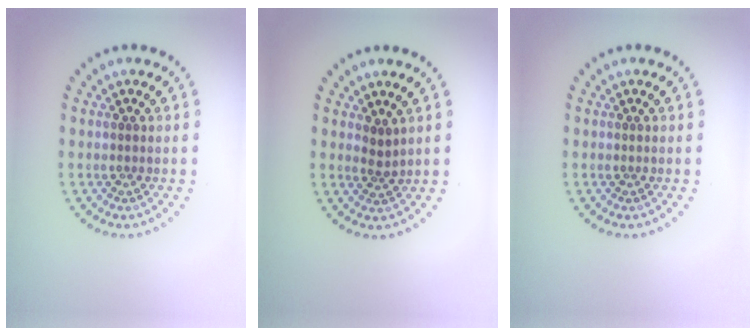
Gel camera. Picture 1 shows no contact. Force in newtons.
{"total": 1.4, "press": 0.9, "slide": 1.1}
{"total": 0.0}